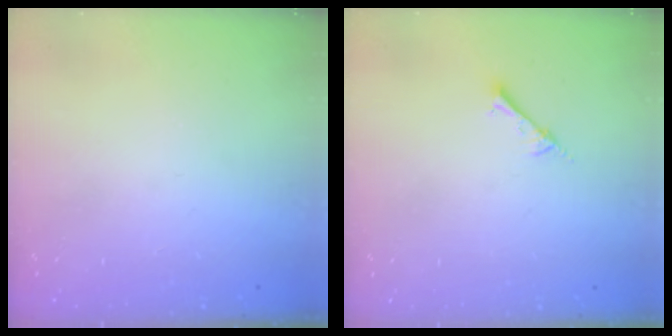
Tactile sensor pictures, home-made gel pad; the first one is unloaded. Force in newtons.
{"total": 1.5, "press": 1.4, "slide": 0.2}